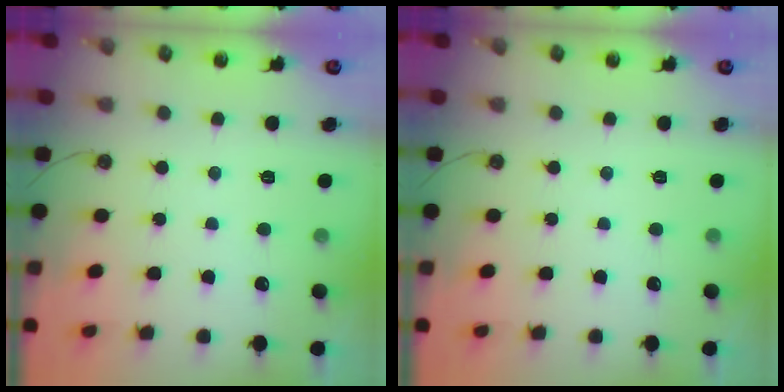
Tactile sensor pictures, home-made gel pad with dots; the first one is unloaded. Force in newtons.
{"total": 0.0}